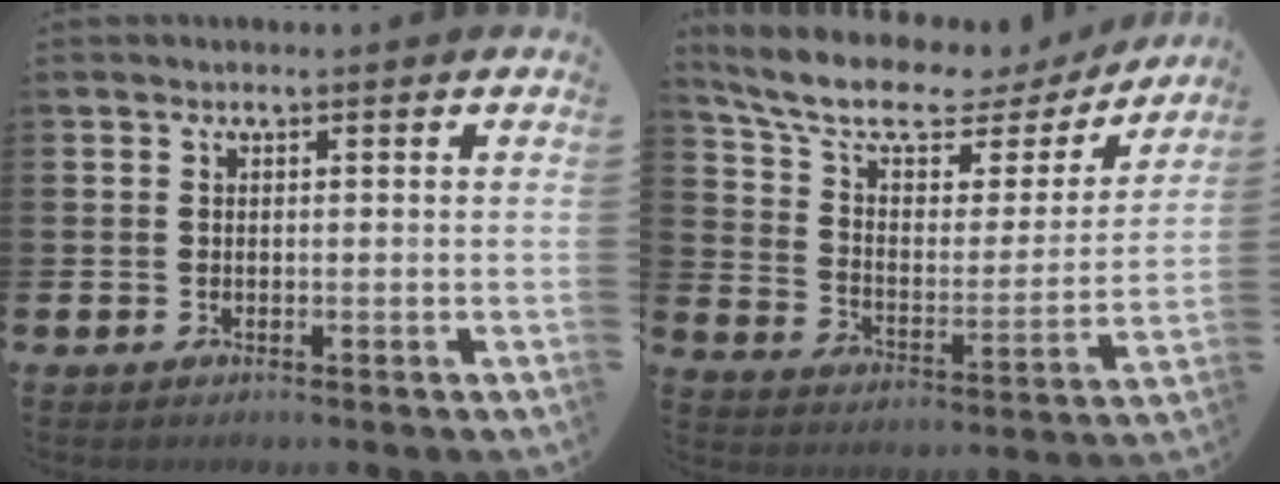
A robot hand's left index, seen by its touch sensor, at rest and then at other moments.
{"total": 10.2, "force": [8.3, 3.9, 4.5], "torque": [-0.124, -0.049, 0.140]}